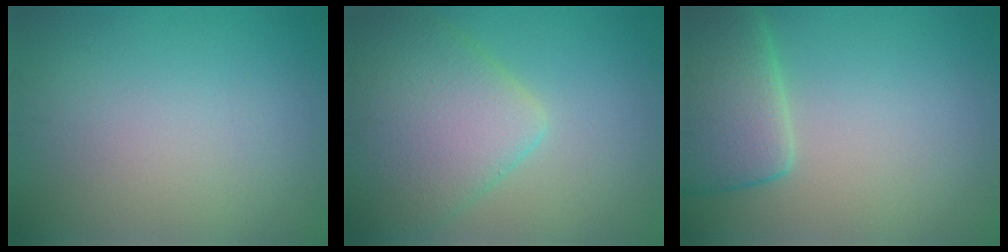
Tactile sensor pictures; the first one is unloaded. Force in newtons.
{"total": 8.0, "press": 8.0, "slide": 0.4}
{"total": 6.4, "press": 6.4, "slide": 0.5}